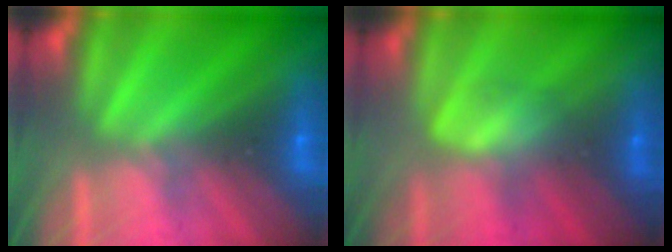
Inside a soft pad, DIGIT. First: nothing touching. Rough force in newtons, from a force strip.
{"total": 2.9}